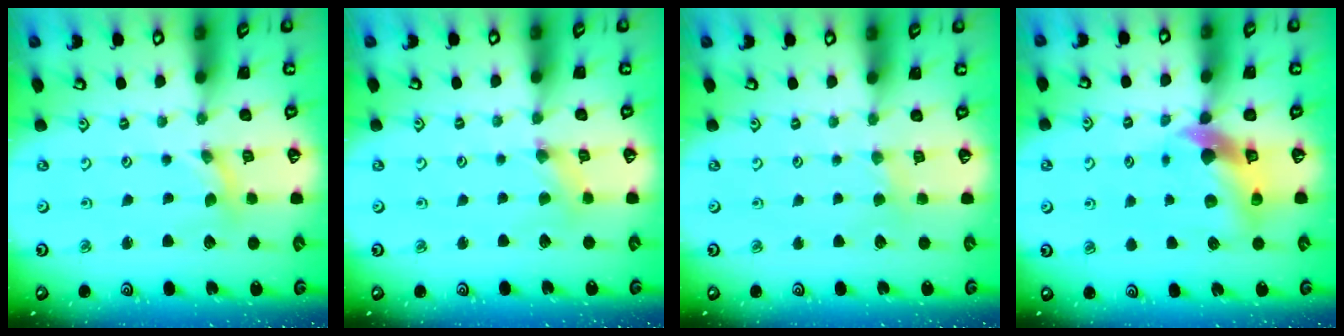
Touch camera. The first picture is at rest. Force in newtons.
{"total": 1.9, "press": 1.9, "slide": 0.3}
{"total": 2.0, "press": 2.0, "slide": 0.4}
{"total": 10.4, "press": 10.3, "slide": 1.6}